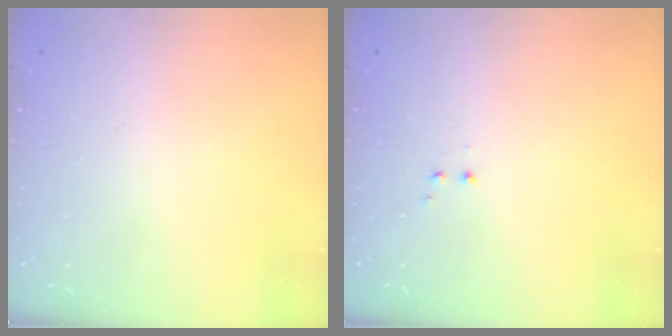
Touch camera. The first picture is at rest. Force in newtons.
{"total": 1.2, "press": 1.0, "slide": 0.6}